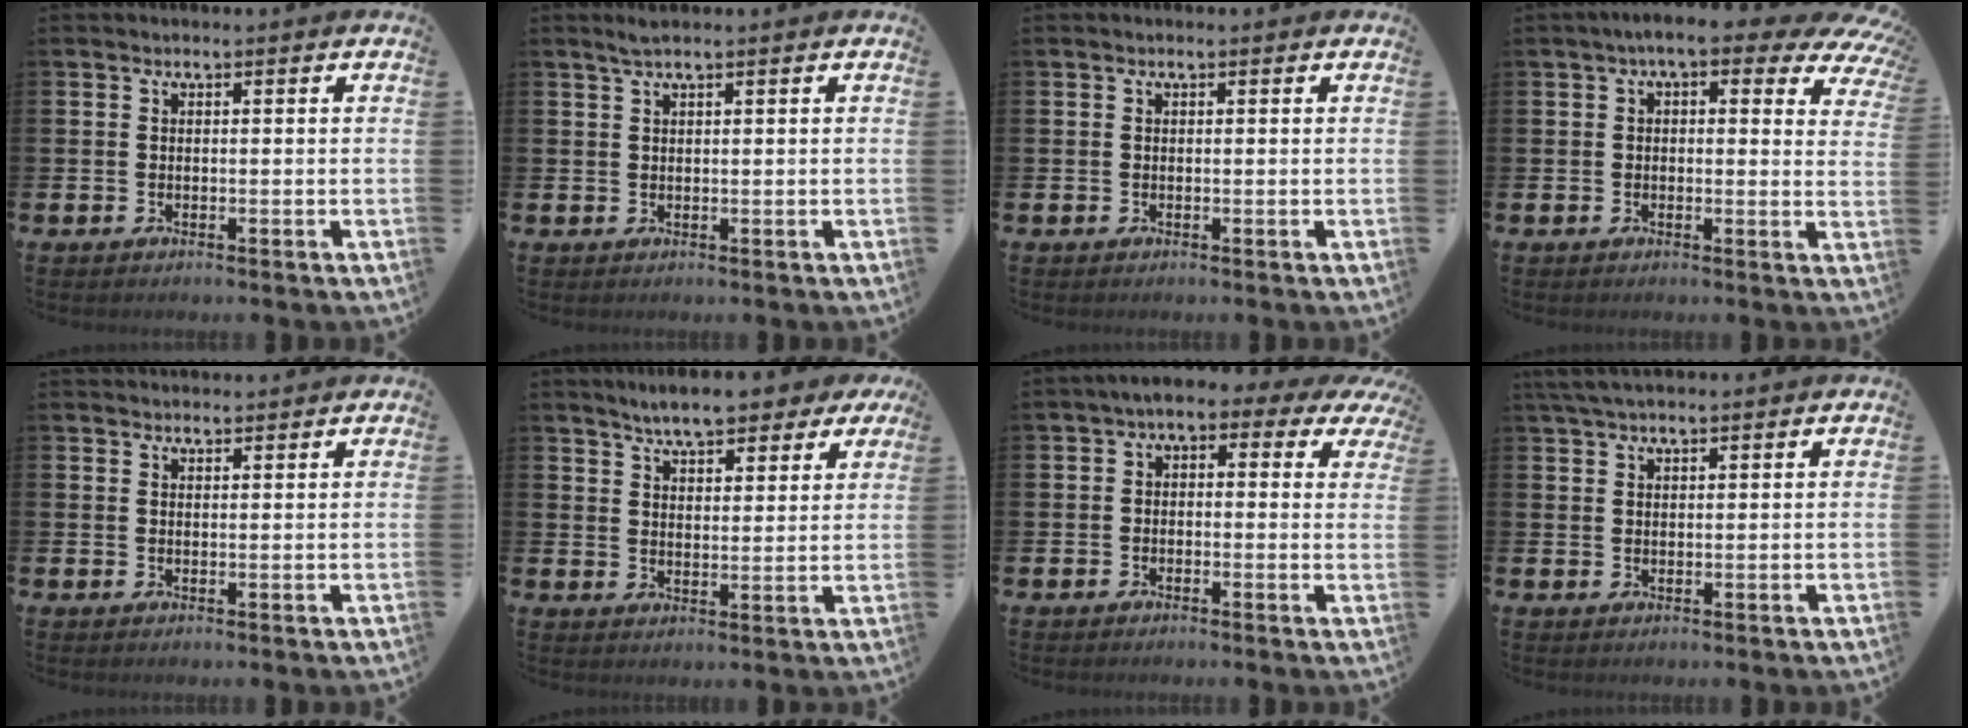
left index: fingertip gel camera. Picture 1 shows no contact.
{"total": 1.6, "force": [1.2, 0.0, 1.0], "torque": [-0.028, 0.006, 0.023]}
{"total": 0.0}
{"total": 5.4, "force": [3.6, 2.1, 3.5], "torque": [-0.063, -0.015, 0.055]}
{"total": 2.2, "force": [2.1, 0.4, 0.0], "torque": [0.005, -0.010, 0.037]}
{"total": 7.0, "force": [6.5, 1.7, 2.2], "torque": [-0.057, -0.023, 0.116]}
{"total": 2.5, "force": [0.2, 1.6, 1.9], "torque": [-0.041, 0.000, -0.006]}
{"total": 3.7, "force": [3.2, 0.9, 1.6], "torque": [-0.037, -0.003, 0.060]}